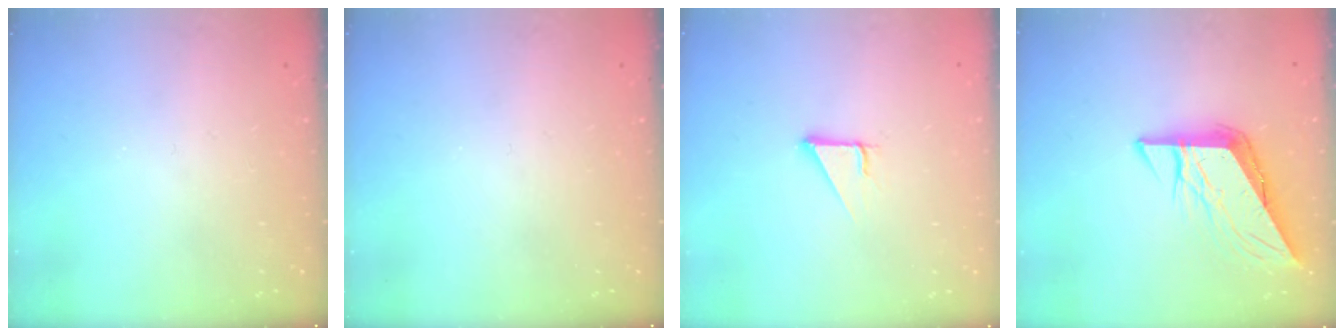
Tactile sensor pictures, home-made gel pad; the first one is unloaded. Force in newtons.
{"total": 0.0}
{"total": 2.9, "press": 2.9, "slide": 0.1}
{"total": 8.9, "press": 8.9, "slide": 0.9}